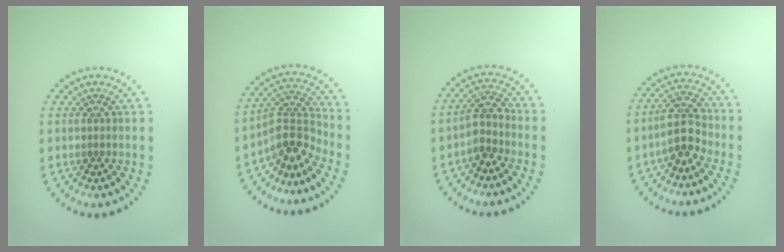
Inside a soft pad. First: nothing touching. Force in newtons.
{"total": 3.7, "press": 2.6, "slide": 2.7}
{"total": 2.6, "press": 2.0, "slide": 1.6}
{"total": 3.2, "press": 3.0, "slide": 1.2}